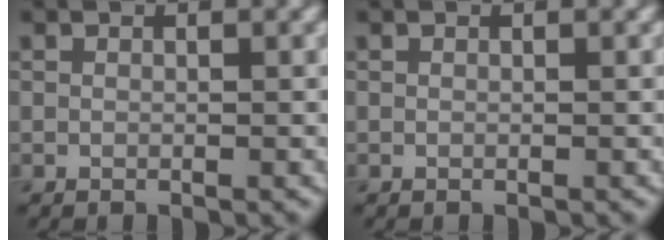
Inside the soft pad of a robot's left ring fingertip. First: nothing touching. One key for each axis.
{"total": 0.0}